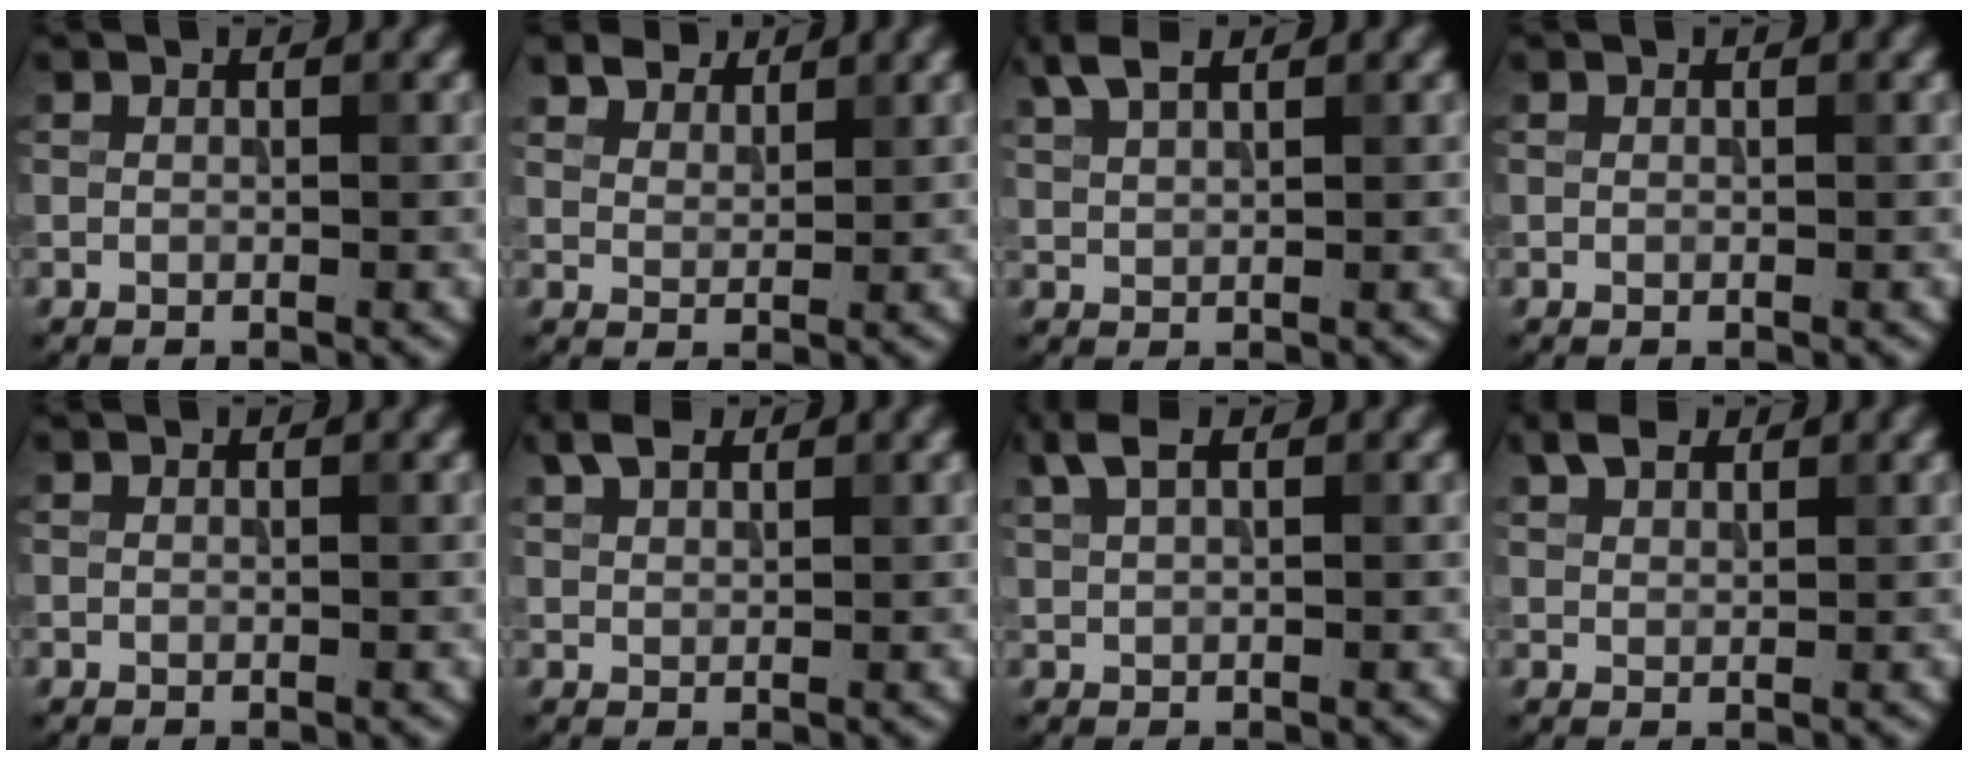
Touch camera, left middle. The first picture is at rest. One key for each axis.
{"total": 3.6, "fx": 3.1, "fy": 1.5, "fz": 0.9, "tx": -0.029, "ty": -0.014, "tz": 0.068}
{"total": 3.0, "fx": 2.1, "fy": 1.0, "fz": 1.8, "tx": -0.041, "ty": 0.010, "tz": 0.045}
{"total": 0.0}
{"total": 0.0}
{"total": 2.6, "fx": 1.9, "fy": 1.3, "fz": 1.4, "tx": -0.030, "ty": 0.010, "tz": 0.040}
{"total": 2.4, "fx": 1.5, "fy": 0.9, "fz": 1.7, "tx": -0.039, "ty": 0.005, "tz": 0.030}
{"total": 2.4, "fx": 1.8, "fy": 1.2, "fz": 1.1, "tx": -0.023, "ty": 0.008, "tz": 0.037}